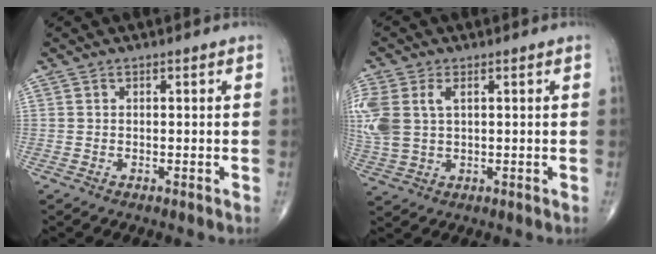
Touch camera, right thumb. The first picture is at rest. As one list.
[{"total": 12.0, "force": [2.7, 7.7, 8.9], "torque": [-0.243, 0.006, 0.060]}]